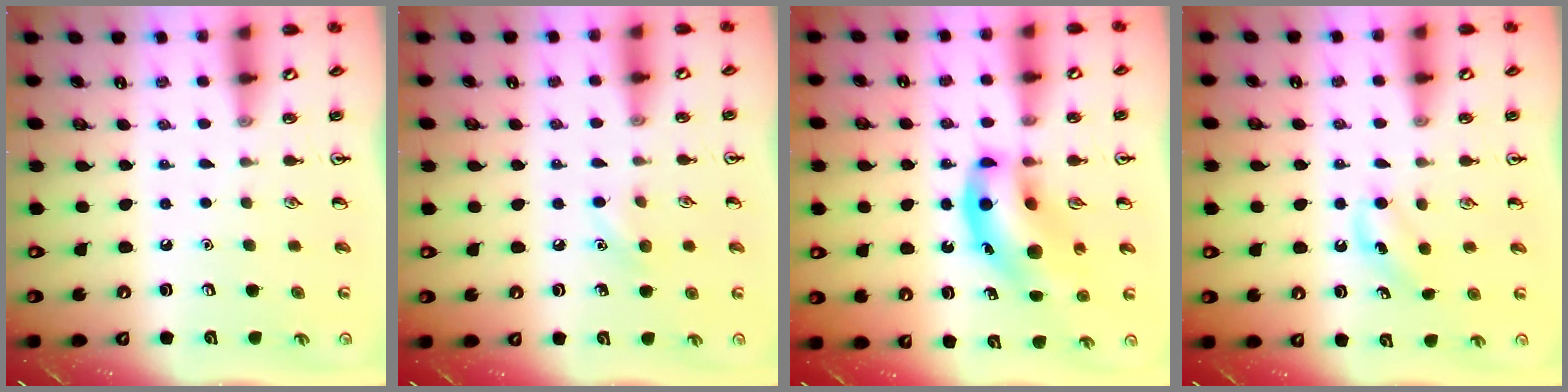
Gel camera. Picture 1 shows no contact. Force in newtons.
{"total": 5.5, "press": 5.2, "slide": 1.8}
{"total": 14.5, "press": 14.0, "slide": 3.6}
{"total": 4.5, "press": 4.3, "slide": 1.4}